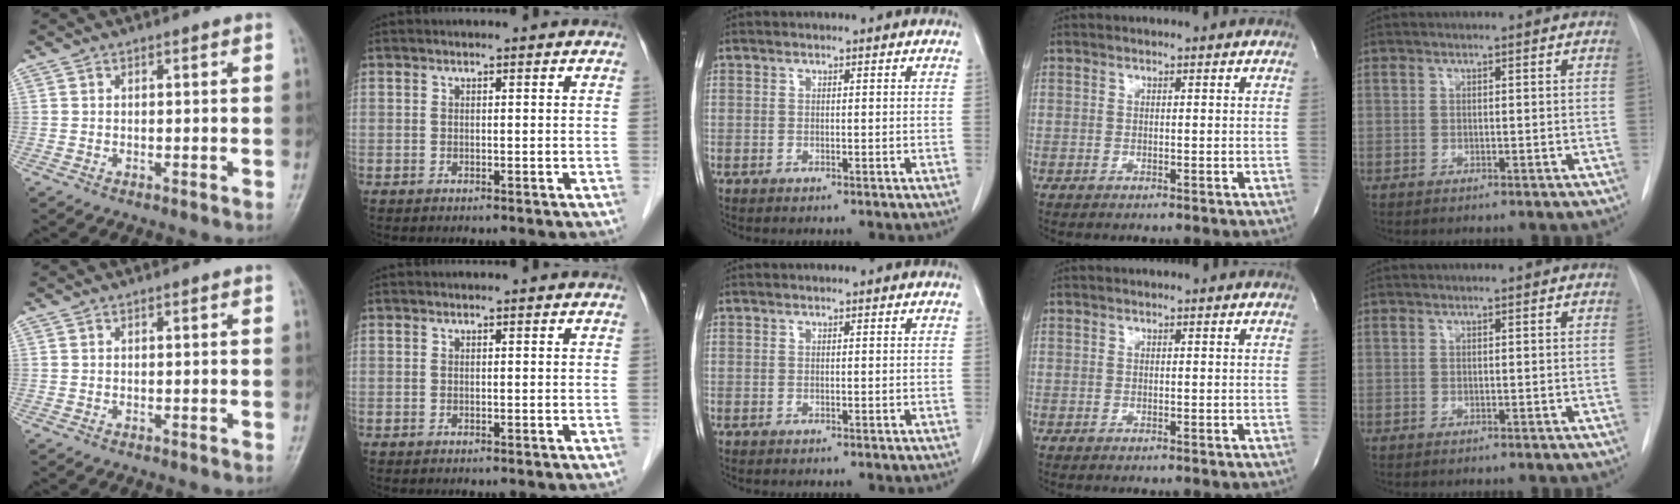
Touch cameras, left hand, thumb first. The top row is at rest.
{}